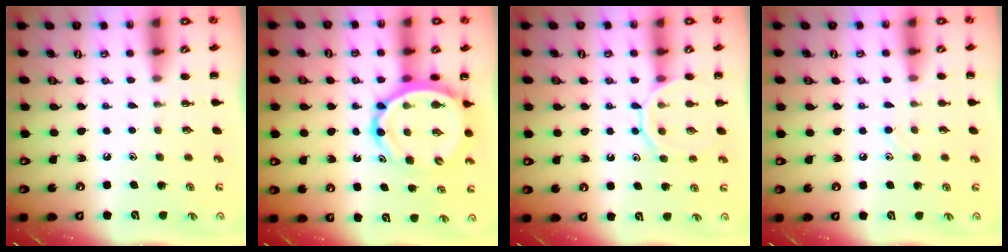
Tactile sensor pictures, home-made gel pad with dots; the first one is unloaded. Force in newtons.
{"total": 11.2, "press": 10.7, "slide": 3.5}
{"total": 11.6, "press": 11.6, "slide": 1.3}
{"total": 6.8, "press": 6.5, "slide": 2.0}